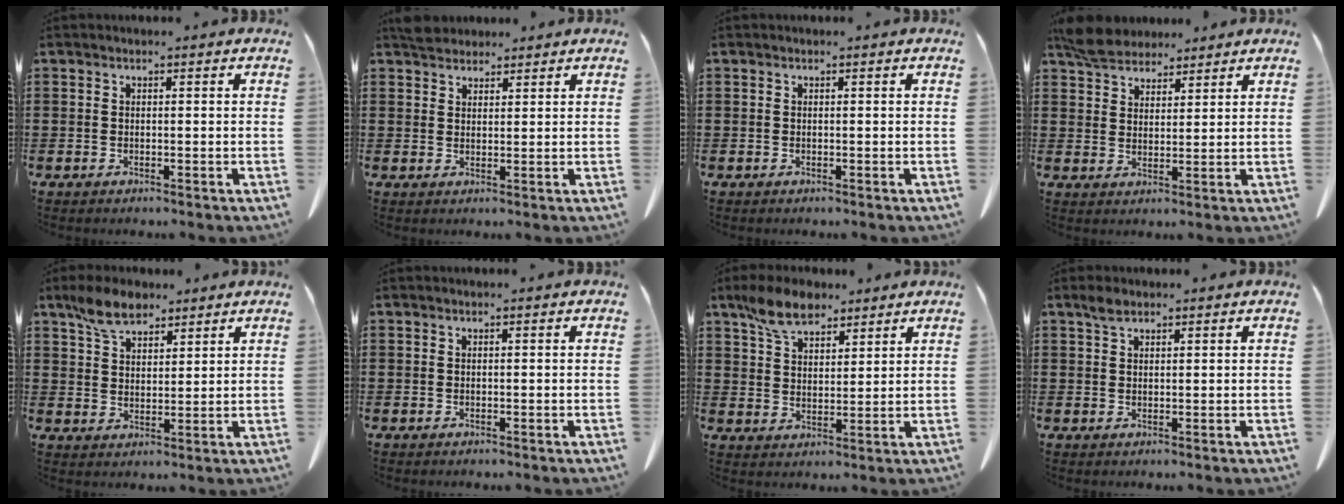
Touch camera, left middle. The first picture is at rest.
{"total": 2.7, "force": [2.5, 0.9, 0.4], "torque": [-0.015, 0.005, 0.049]}
{"total": 0.0}
{"total": 5.7, "force": [5.0, 2.2, 1.4], "torque": [-0.037, -0.009, 0.095]}
{"total": 6.5, "force": [4.9, 3.0, 3.1], "torque": [-0.078, 0.002, 0.093]}
{"total": 0.0}
{"total": 7.5, "force": [5.7, 3.3, 3.7], "torque": [-0.090, 0.001, 0.108]}
{"total": 2.2, "force": [1.5, 1.0, 1.3], "torque": [-0.030, 0.003, 0.028]}